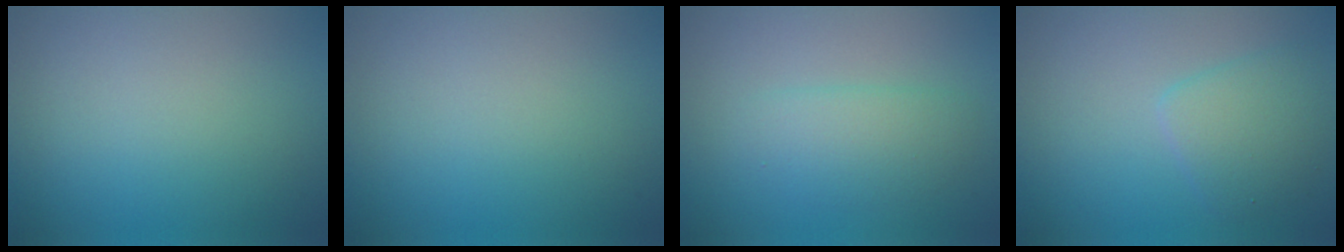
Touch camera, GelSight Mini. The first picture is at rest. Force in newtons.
{"total": 0.0}
{"total": 2.4, "press": 2.4, "slide": 0.0}
{"total": 3.0, "press": 3.0, "slide": 0.2}